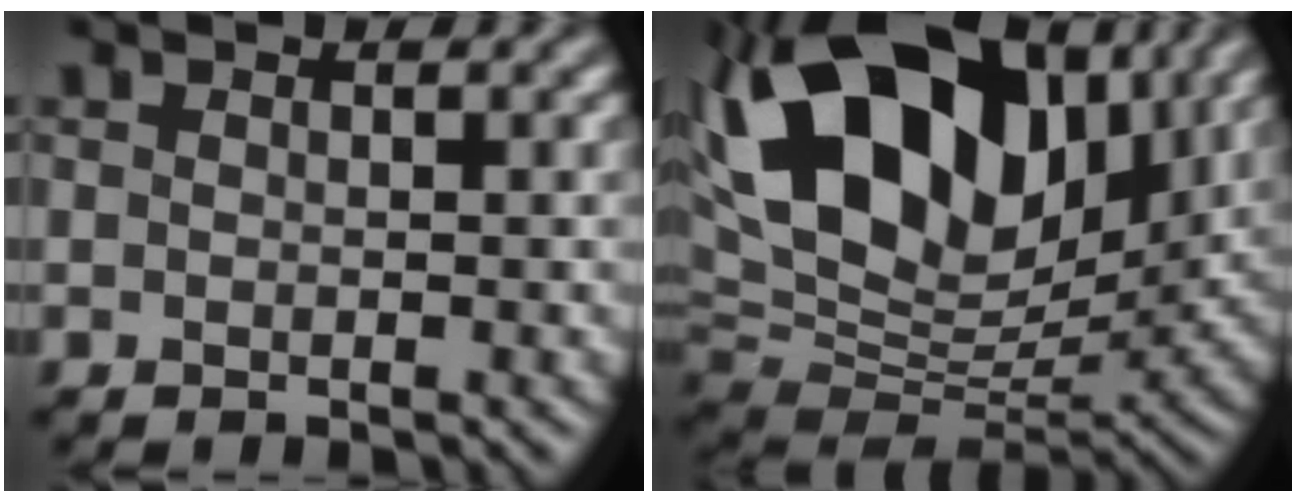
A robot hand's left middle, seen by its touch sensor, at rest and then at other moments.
{"total": 15.8, "force": [6.0, 10.0, 10.6], "torque": [-0.192, 0.027, 0.103]}